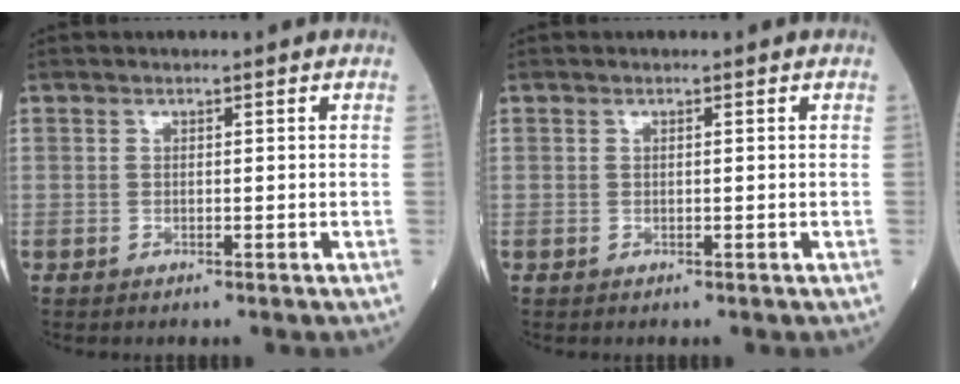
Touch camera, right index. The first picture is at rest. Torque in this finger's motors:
{"motor_torque": [-0.16, 0.08, -0.03, -0.01]}